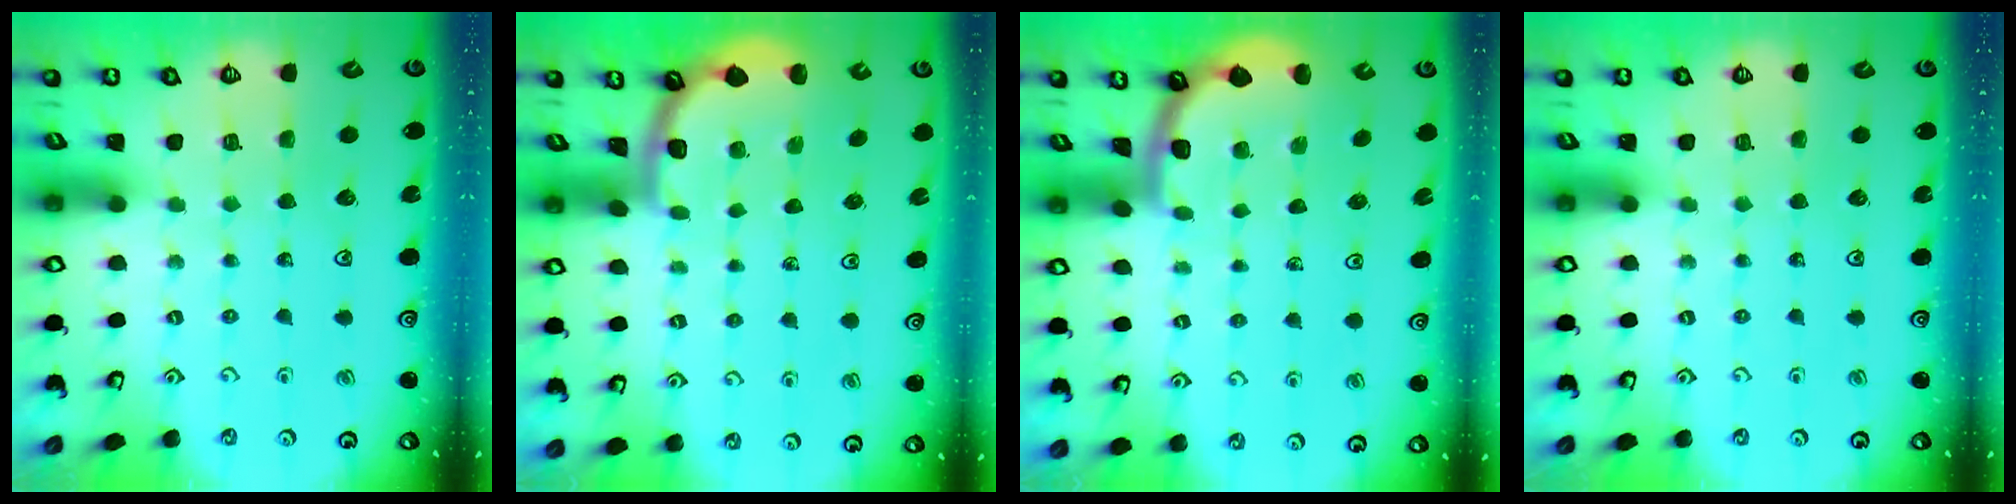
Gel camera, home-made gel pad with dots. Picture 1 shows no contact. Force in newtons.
{"total": 1.8, "press": 1.8, "slide": 0.1}
{"total": 1.7, "press": 1.7, "slide": 0.0}
{"total": 0.0}